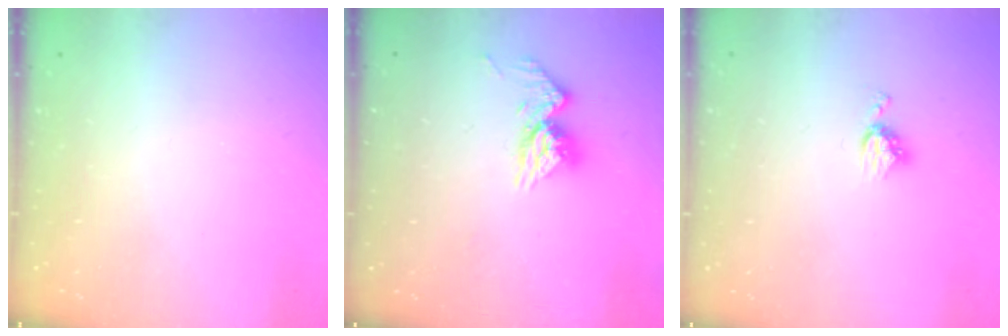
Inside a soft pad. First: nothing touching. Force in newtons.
{"total": 10.3, "press": 10.3, "slide": 0.9}
{"total": 4.6, "press": 4.6, "slide": 0.4}